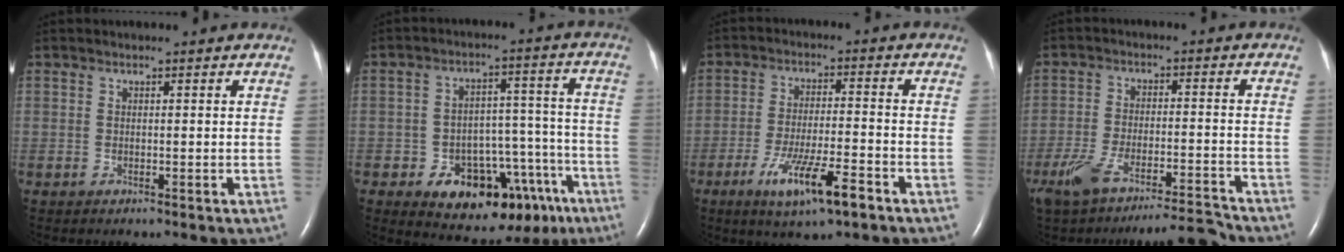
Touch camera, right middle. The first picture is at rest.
{"total": 15.6, "force": [-8.7, 8.3, 9.8], "torque": [-0.108, 0.043, -0.114]}
{"total": 9.9, "force": [-5.5, 1.3, 8.1], "torque": [-0.148, -0.018, -0.092]}
{"total": 10.2, "force": [-8.9, 0.8, 4.8], "torque": [-0.093, 0.008, -0.155]}